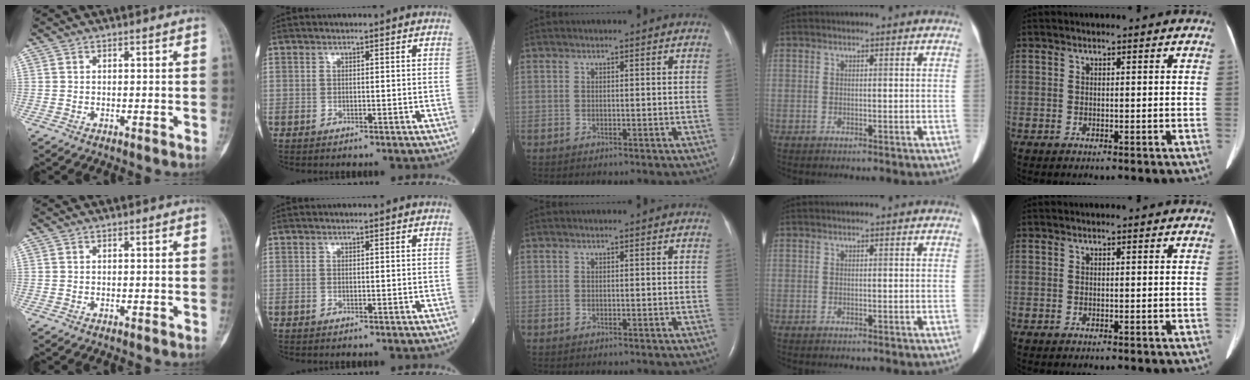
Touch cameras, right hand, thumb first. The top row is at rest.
{}